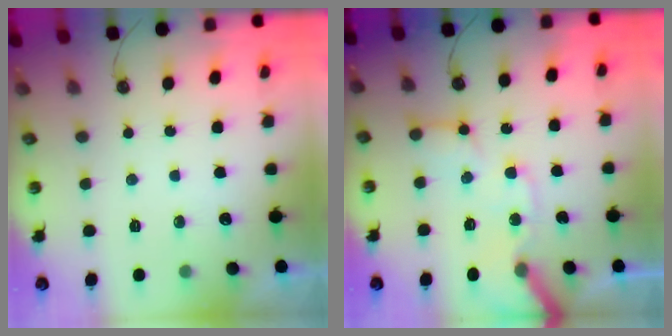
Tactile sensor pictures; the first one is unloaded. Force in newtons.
{"total": 13.7, "press": 13.6, "slide": 2.1}